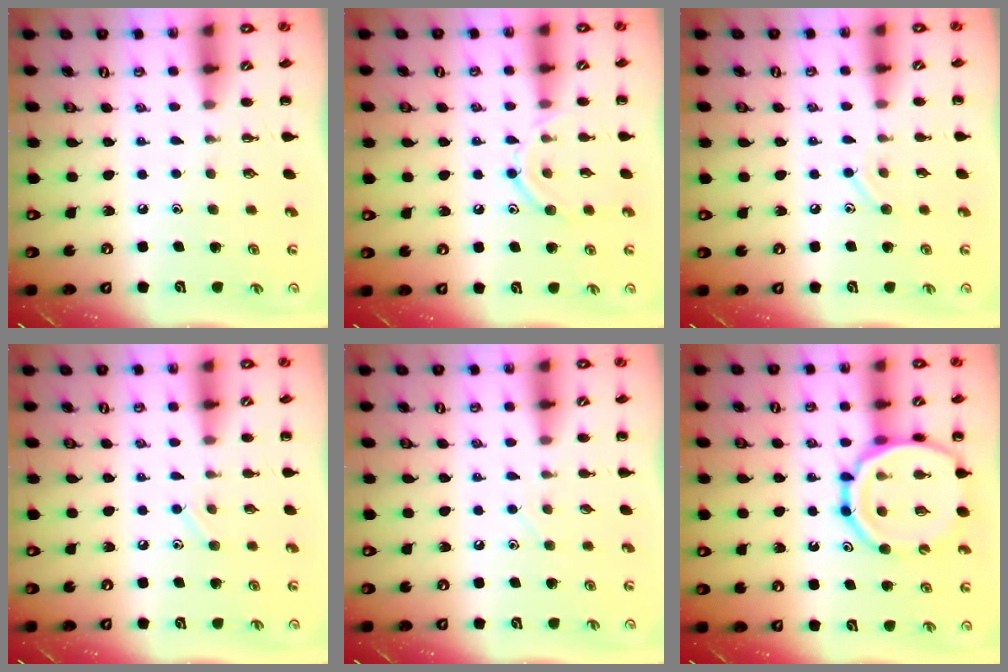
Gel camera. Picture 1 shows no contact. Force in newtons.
{"total": 10.2, "press": 10.2, "slide": 1.0}
{"total": 7.1, "press": 6.9, "slide": 1.8}
{"total": 6.1, "press": 5.8, "slide": 1.9}
{"total": 2.4, "press": 2.3, "slide": 0.7}
{"total": 18.1, "press": 17.8, "slide": 3.3}